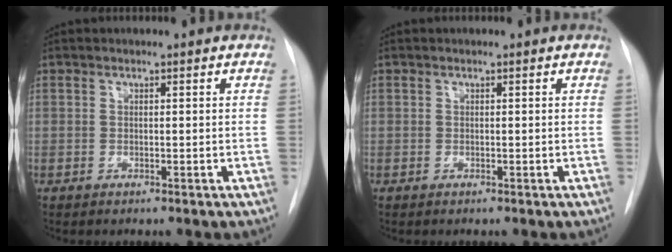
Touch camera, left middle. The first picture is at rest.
{"total": 0.0}